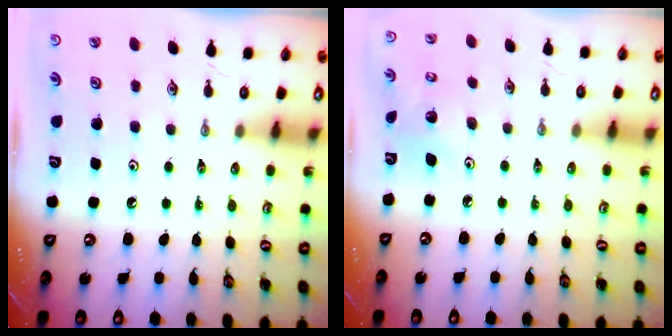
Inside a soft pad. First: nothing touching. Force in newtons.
{"total": 2.4, "press": 2.4, "slide": 0.1}